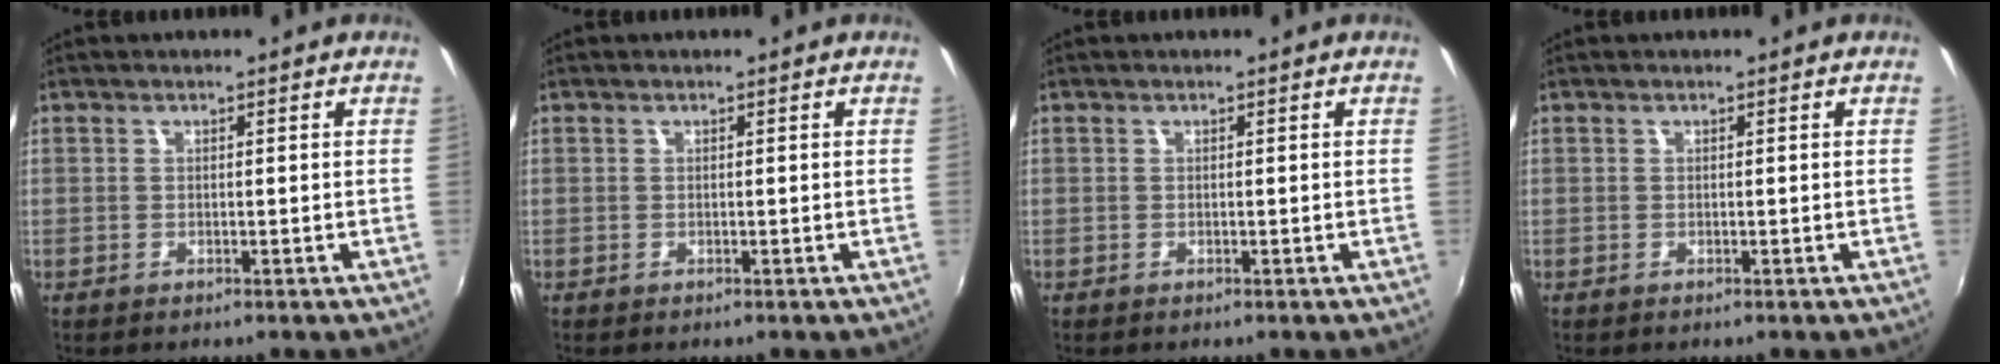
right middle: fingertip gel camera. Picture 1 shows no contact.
{"total": 0.0}
{"total": 0.0}
{"total": 0.0}